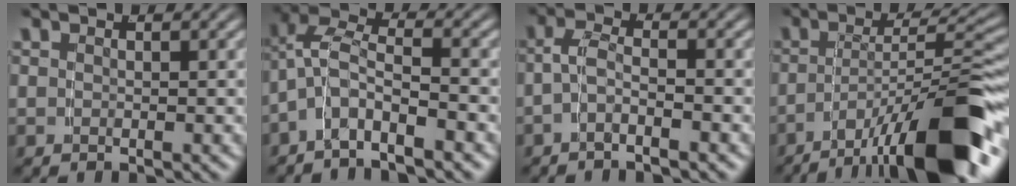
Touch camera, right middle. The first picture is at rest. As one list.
[{"total": 4.7, "force": [-1.3, 3.4, 3.1], "torque": [-0.083, -0.017, -0.023]}, {"total": 2.3, "force": [-1.5, 0.6, 1.7], "torque": [-0.041, -0.011, -0.025]}, {"total": 10.8, "force": [-6.3, 1.7, 8.6], "torque": [-0.104, 0.006, -0.093]}]